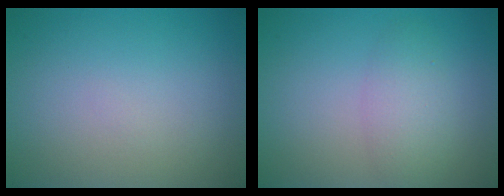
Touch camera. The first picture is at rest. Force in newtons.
{"total": 2.7, "press": 2.7, "slide": 0.2}